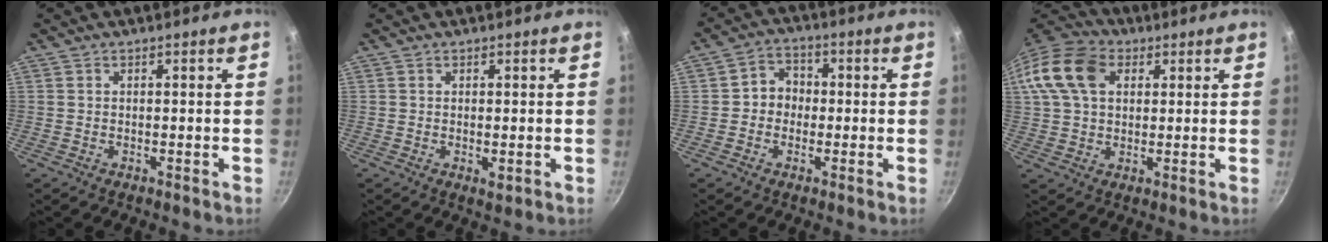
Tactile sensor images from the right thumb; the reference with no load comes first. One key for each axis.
{"total": 1.3, "fx": -0.1, "fy": 0.5, "fz": 1.2, "tx": -0.021, "ty": -0.007, "tz": -0.001}
{"total": 5.3, "fx": -0.5, "fy": 4.7, "fz": 2.4, "tx": -0.003, "ty": 0.015, "tz": -0.018}
{"total": 16.3, "fx": 4.9, "fy": 11.5, "fz": 10.5, "tx": -0.209, "ty": 0.024, "tz": 0.078}